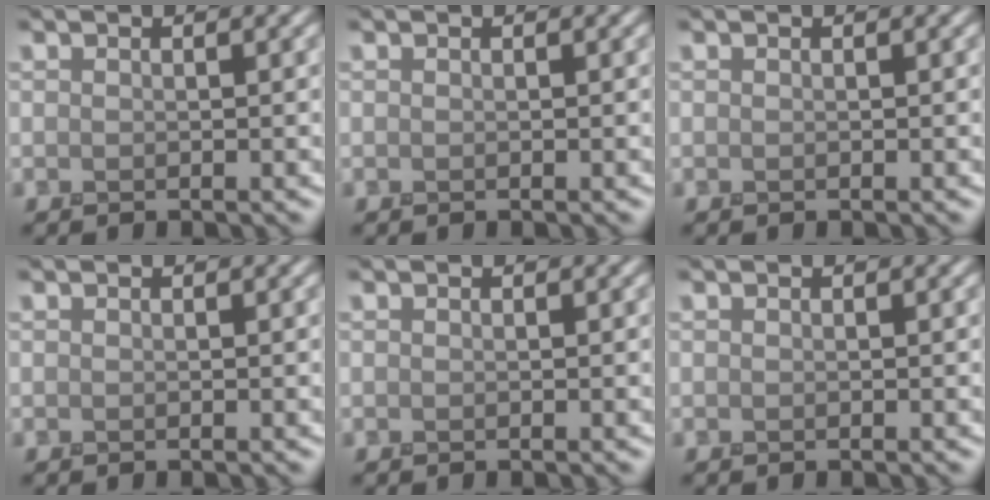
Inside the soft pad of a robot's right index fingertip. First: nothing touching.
{"total": 0.0}
{"total": 0.0}
{"total": 0.0}
{"total": 0.0}
{"total": 0.0}